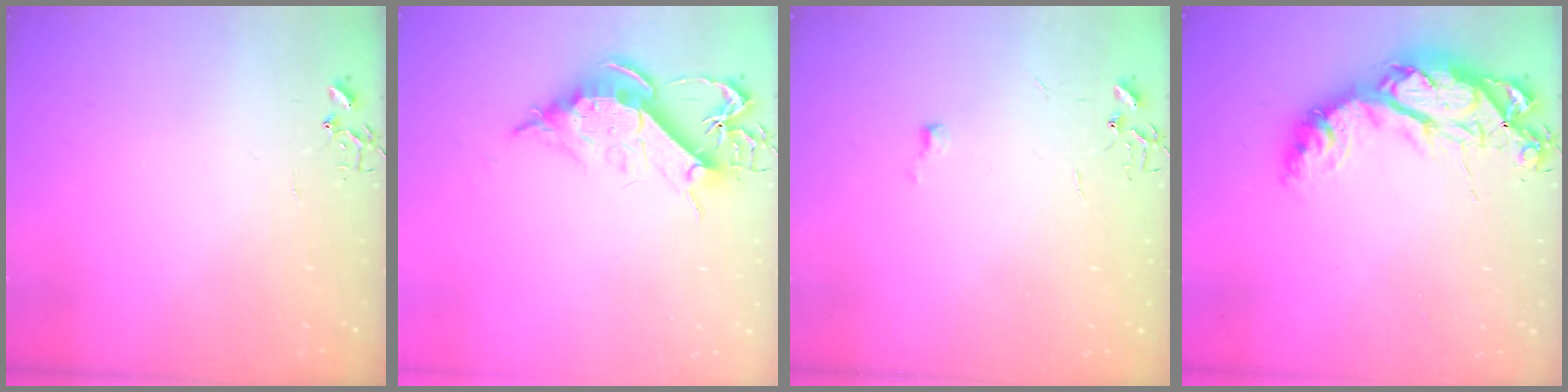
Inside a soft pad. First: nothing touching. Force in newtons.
{"total": 12.1, "press": 12.1, "slide": 1.1}
{"total": 3.5, "press": 3.5, "slide": 0.5}
{"total": 18.0, "press": 17.9, "slide": 1.7}